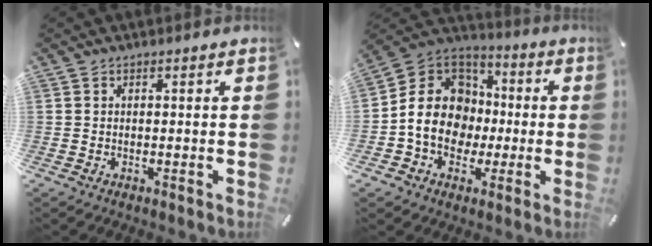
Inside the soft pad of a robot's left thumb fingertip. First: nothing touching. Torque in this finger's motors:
{"motor_torque": [-0.04, 1.25, 0.93, -0.43, 0.46]}